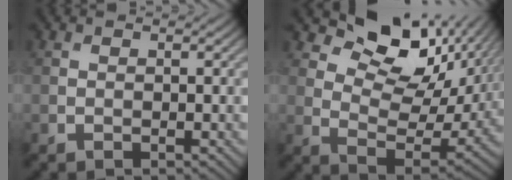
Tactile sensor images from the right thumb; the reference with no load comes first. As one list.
[{"total": 12.5, "force": [6.9, 6.7, 8.0], "torque": [-0.145, -0.004, 0.120]}]